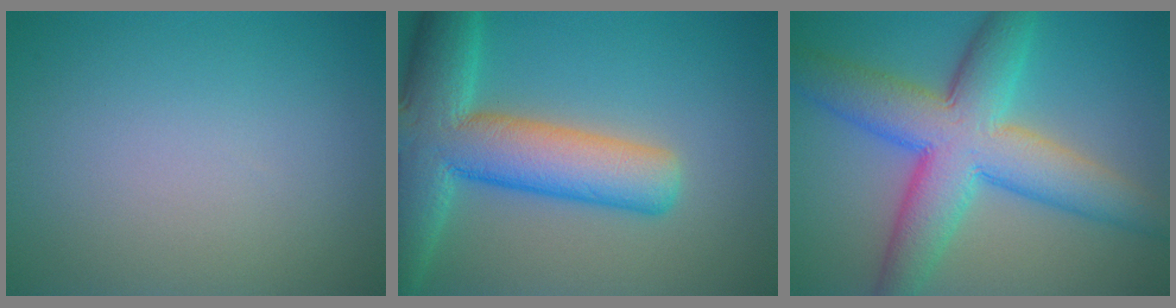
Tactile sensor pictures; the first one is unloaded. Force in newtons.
{"total": 10.6, "press": 10.6, "slide": 0.7}
{"total": 9.9, "press": 9.9, "slide": 0.4}